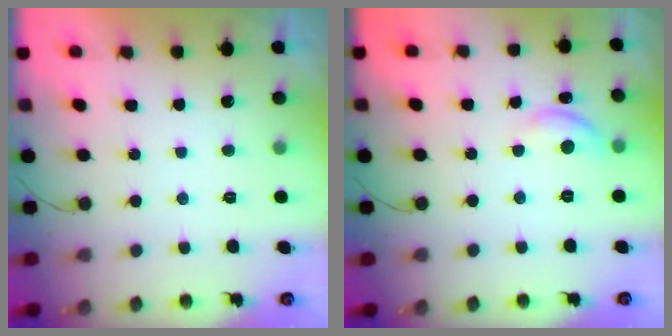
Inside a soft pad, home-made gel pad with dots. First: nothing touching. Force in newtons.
{"total": 8.1, "press": 8.1, "slide": 0.6}